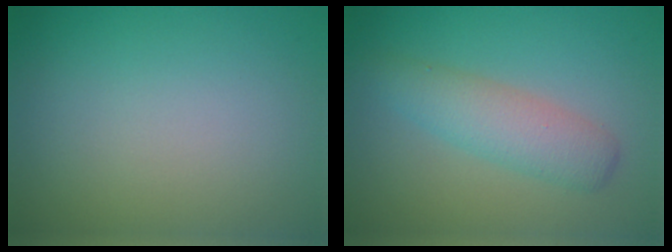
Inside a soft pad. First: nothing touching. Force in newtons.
{"total": 3.6, "press": 3.6, "slide": 0.1}